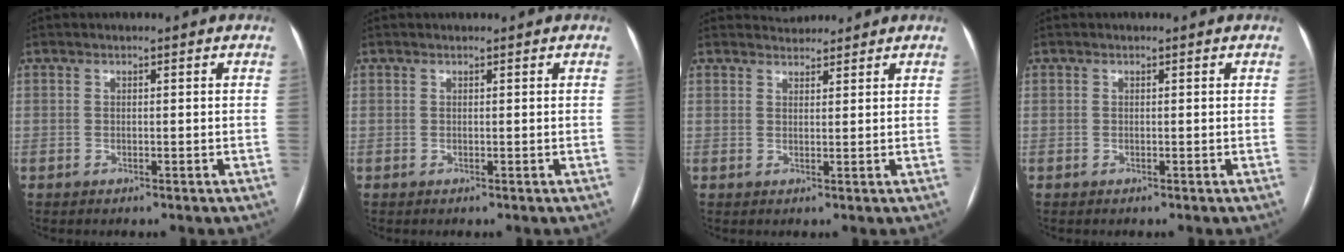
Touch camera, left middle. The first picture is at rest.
{"total": 0.7, "force": [0.7, 0.1, 0.2], "torque": [-0.007, 0.011, 0.013]}
{"total": 2.6, "force": [2.5, 0.5, -0.2], "torque": [-0.003, 0.014, 0.043]}
{"total": 0.0}